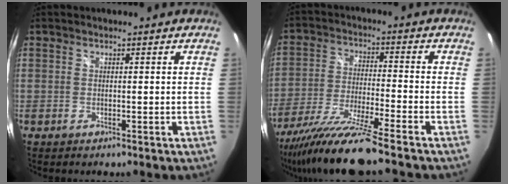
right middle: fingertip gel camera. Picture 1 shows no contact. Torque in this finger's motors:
{"motor_torque": [1.14, -1.00, 0.76, 0.21]}